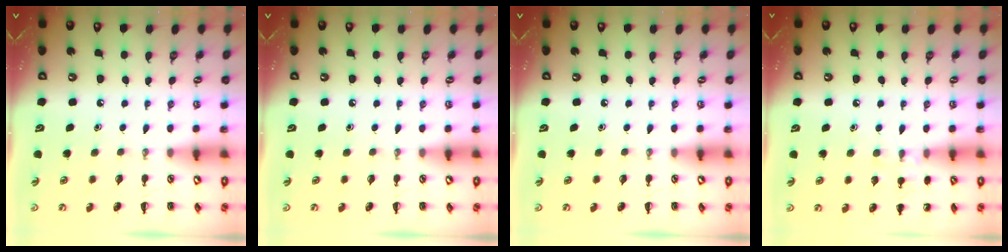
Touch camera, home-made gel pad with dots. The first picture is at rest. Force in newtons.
{"total": 0.0}
{"total": 0.0}
{"total": 7.6, "press": 7.3, "slide": 2.1}